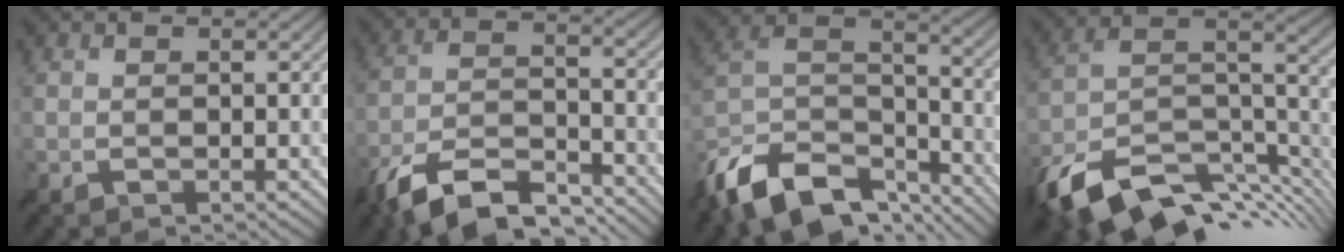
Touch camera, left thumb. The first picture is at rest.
{"total": 11.7, "force": [-9.2, 3.8, 6.2], "torque": [-0.120, -0.001, -0.180]}
{"total": 15.0, "force": [-11.2, 6.6, 7.4], "torque": [-0.191, -0.001, -0.195]}
{"total": 13.8, "force": [-8.0, 6.2, 9.3], "torque": [-0.209, -0.012, -0.130]}